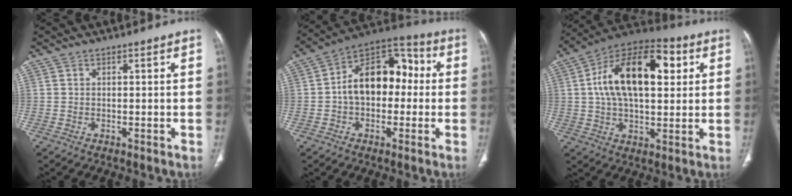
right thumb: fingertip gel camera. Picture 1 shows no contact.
{"total": 15.5, "force": [0.2, 10.2, 11.7], "torque": [-0.150, 0.048, -0.010]}
{"total": 21.2, "force": [4.6, 11.3, 17.3], "torque": [-0.266, 0.019, 0.066]}